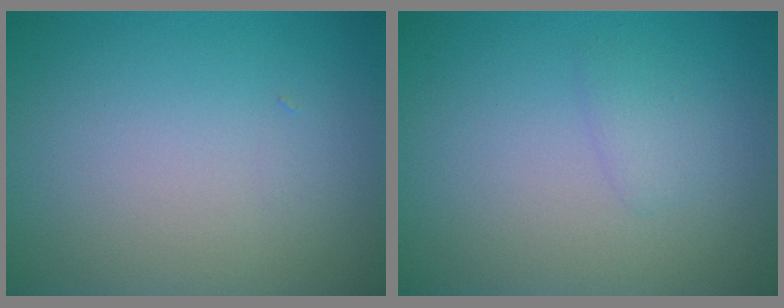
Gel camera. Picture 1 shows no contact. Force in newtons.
{"total": 1.0, "press": 1.0, "slide": 0.1}